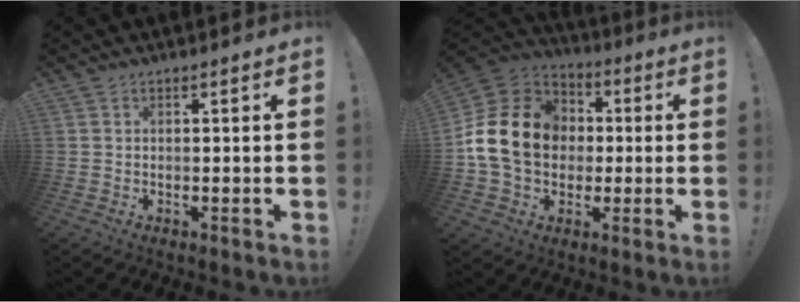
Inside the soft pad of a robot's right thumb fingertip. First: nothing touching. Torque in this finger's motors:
{"motor_torque": [2.39, 2.62, 0.90, -0.60, 0.08]}